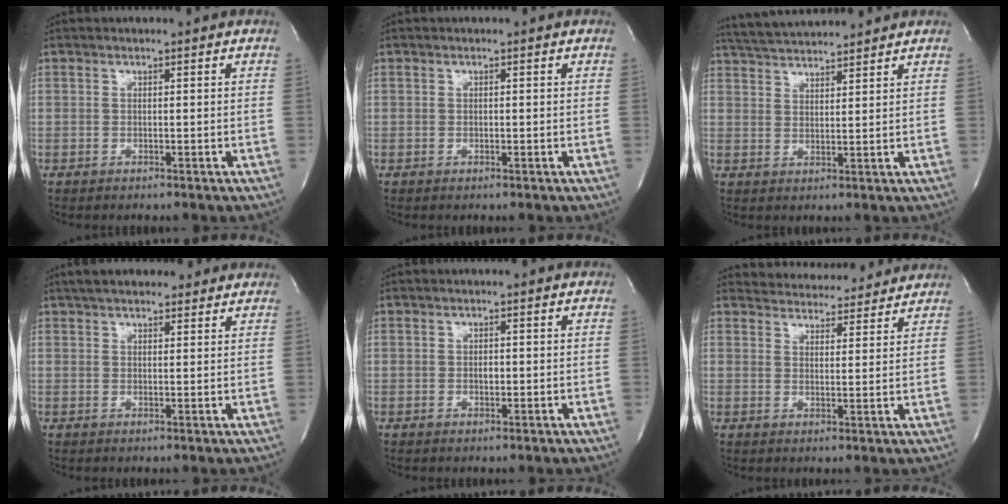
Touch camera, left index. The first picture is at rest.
{"total": 0.0}
{"total": 8.1, "force": [7.8, 0.2, 2.3], "torque": [-0.052, 0.022, 0.133]}
{"total": 9.8, "force": [8.1, 3.2, 4.5], "torque": [-0.059, 0.028, 0.115]}
{"total": 0.9, "force": [-0.1, 0.5, 0.8], "torque": [-0.013, 0.000, -0.001]}
{"total": 9.7, "force": [9.4, 2.0, 1.1], "torque": [-0.009, 0.007, 0.116]}